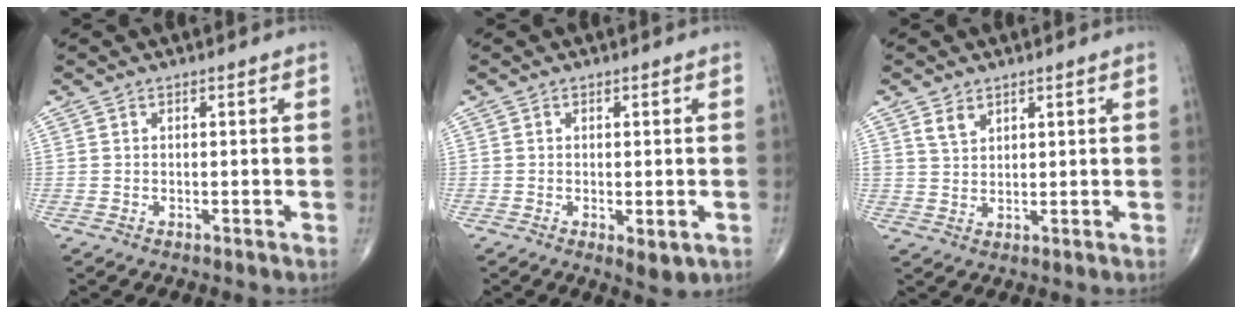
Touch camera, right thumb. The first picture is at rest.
{"total": 3.5, "force": [-1.0, 1.4, 3.0], "torque": [-0.042, -0.010, -0.009]}
{"total": 3.1, "force": [2.1, 1.9, 1.4], "torque": [-0.014, -0.014, 0.045]}